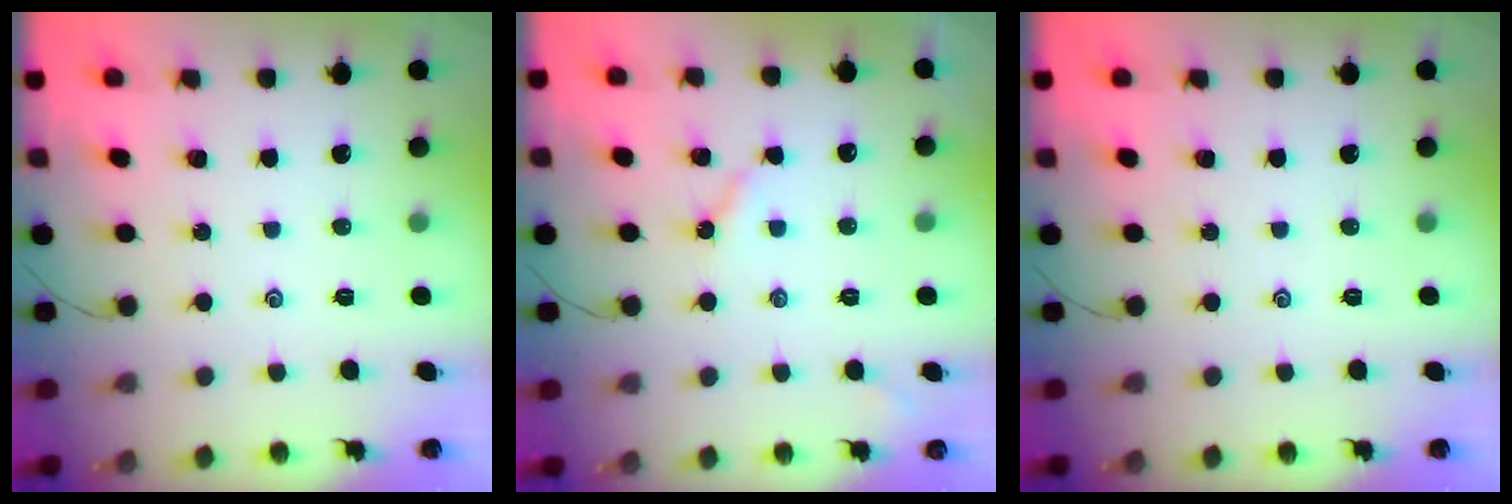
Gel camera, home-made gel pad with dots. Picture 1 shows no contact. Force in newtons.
{"total": 2.9, "press": 2.9, "slide": 0.4}
{"total": 0.0}